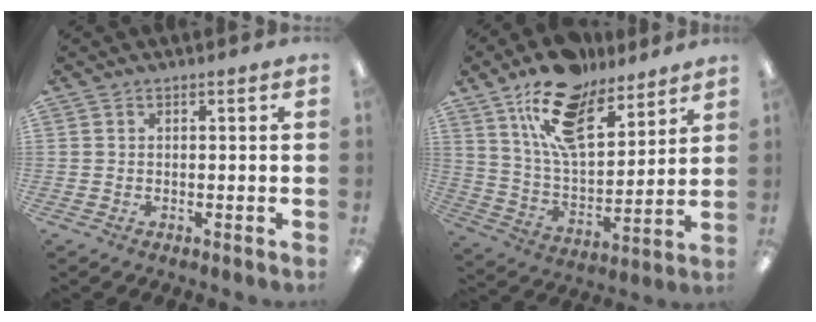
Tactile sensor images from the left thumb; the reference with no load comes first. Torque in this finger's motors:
{"motor_torque": [0.74, 0.52, 1.43, -1.40, 0.15]}